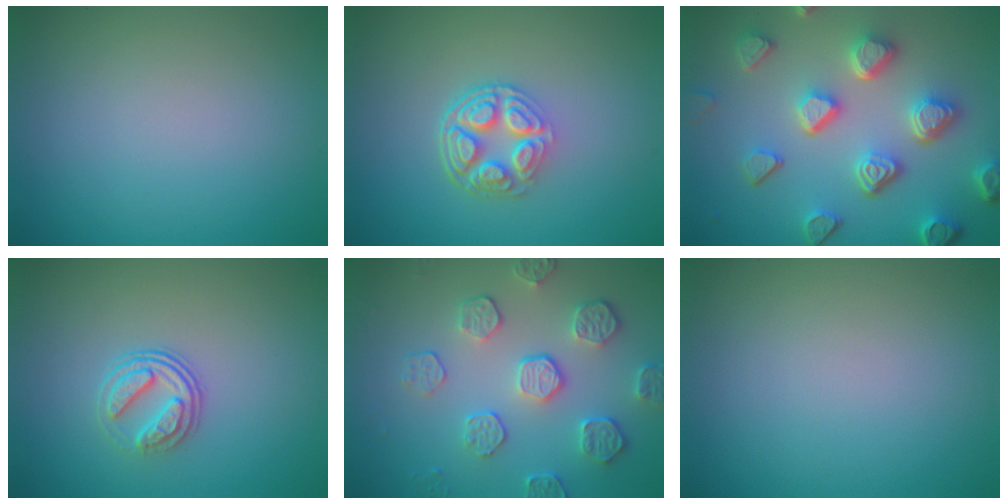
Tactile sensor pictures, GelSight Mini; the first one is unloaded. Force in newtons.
{"total": 5.2, "press": 3.8, "slide": 3.5}
{"total": 6.8, "press": 5.4, "slide": 4.2}
{"total": 2.5, "press": 1.9, "slide": 1.6}
{"total": 4.6, "press": 3.9, "slide": 2.5}
{"total": 0.0}